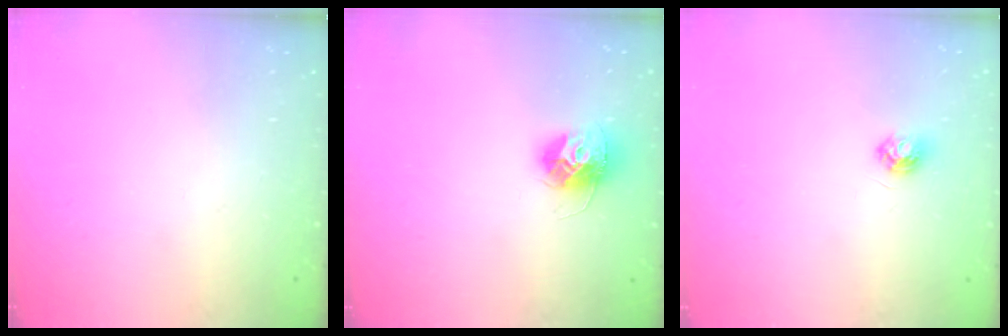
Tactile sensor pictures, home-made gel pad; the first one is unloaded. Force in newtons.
{"total": 11.8, "press": 11.8, "slide": 0.9}
{"total": 4.5, "press": 4.5, "slide": 0.7}